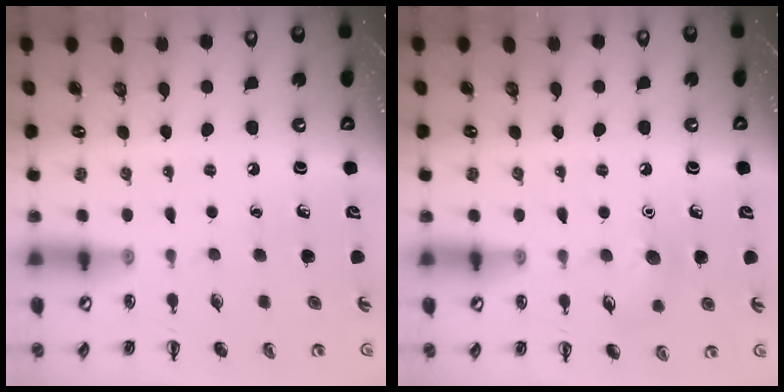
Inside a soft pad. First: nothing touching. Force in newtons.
{"total": 7.0, "press": 6.7, "slide": 2.0}